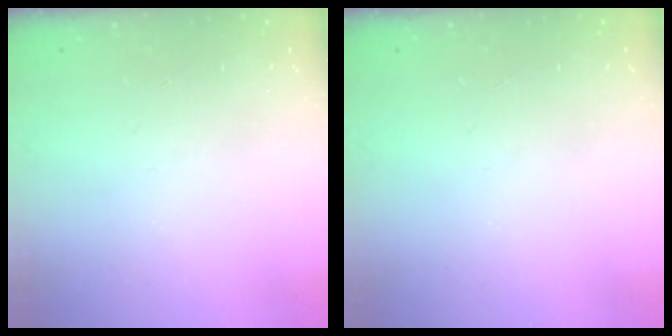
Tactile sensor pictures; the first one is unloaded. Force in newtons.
{"total": 0.0}